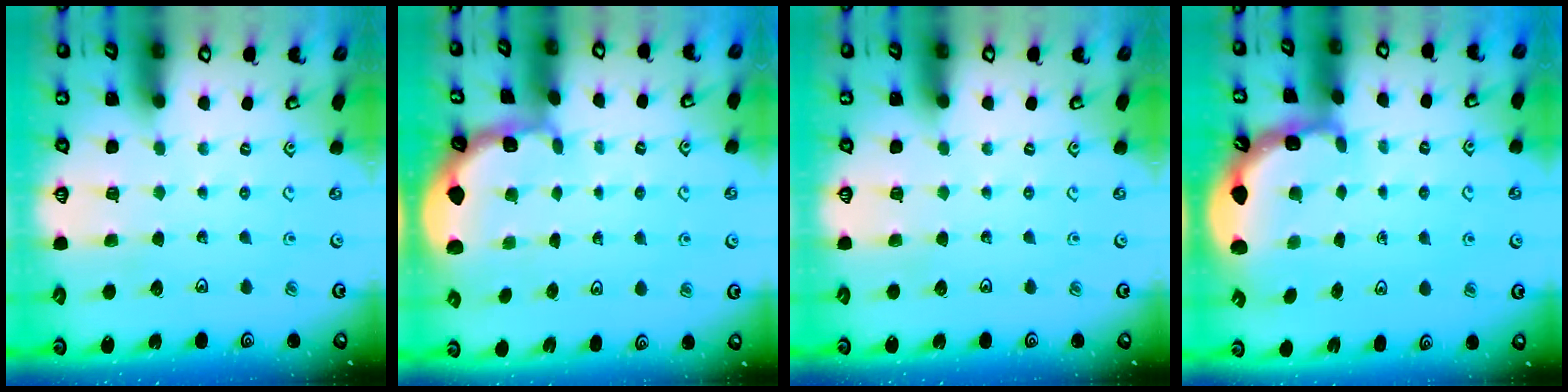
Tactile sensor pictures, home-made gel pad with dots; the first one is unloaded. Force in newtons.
{"total": 1.7, "press": 1.7, "slide": 0.4}
{"total": 0.0}
{"total": 2.7, "press": 2.7, "slide": 0.6}